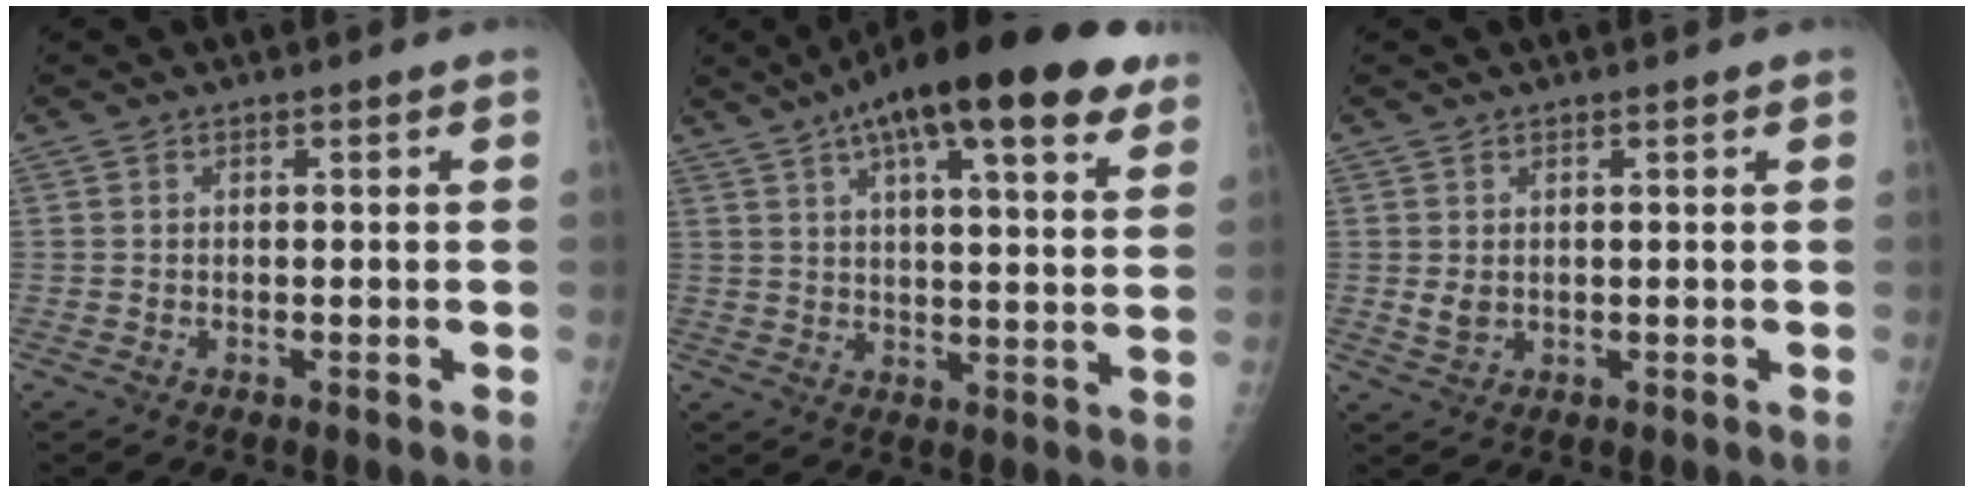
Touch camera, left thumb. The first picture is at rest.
{"total": 22.4, "force": [13.4, 5.9, 16.9], "torque": [-0.244, -0.010, 0.189]}
{"total": 2.2, "force": [0.6, 1.5, 1.5], "torque": [-0.021, -0.008, 0.016]}